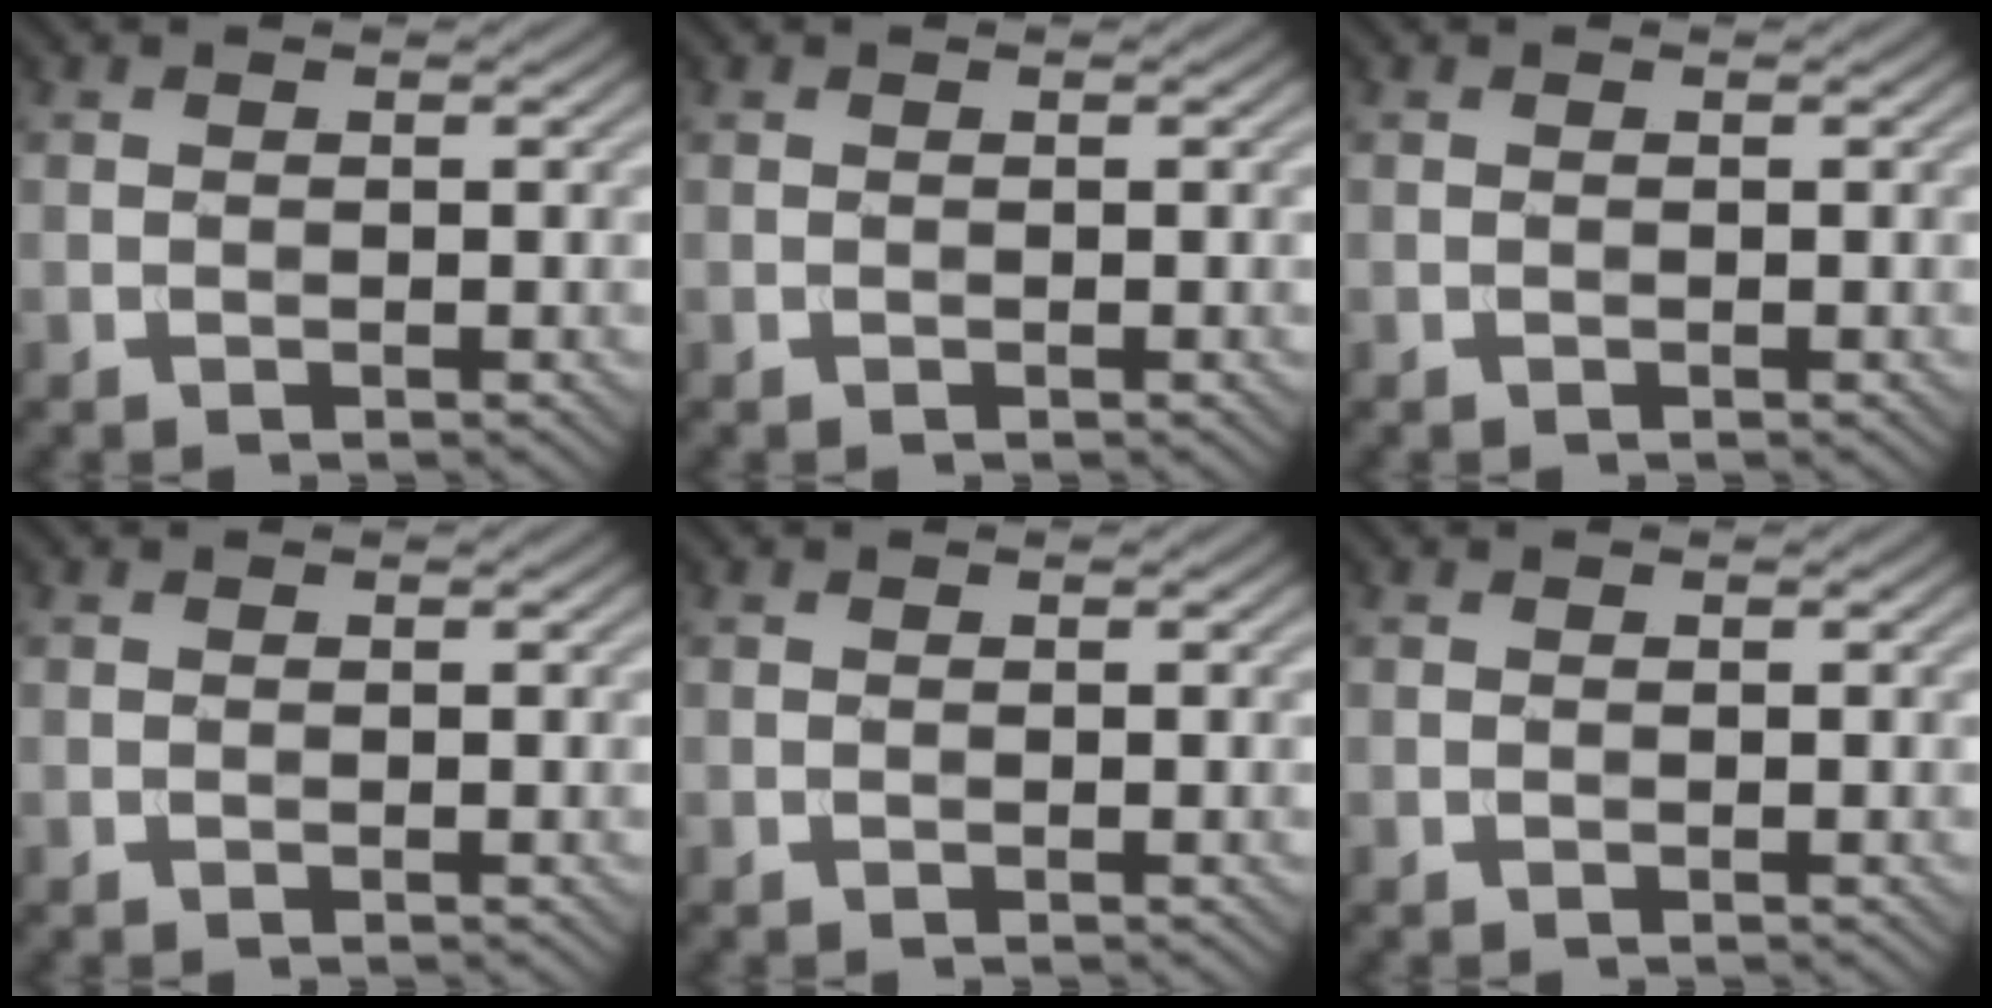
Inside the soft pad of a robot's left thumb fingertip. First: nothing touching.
{"total": 0.0}
{"total": 0.0}
{"total": 0.0}
{"total": 0.0}
{"total": 0.0}